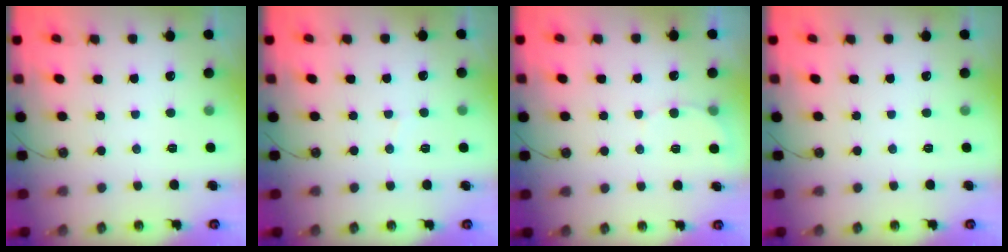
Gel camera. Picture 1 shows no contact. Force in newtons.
{"total": 2.9, "press": 2.9, "slide": 0.2}
{"total": 4.4, "press": 4.4, "slide": 0.4}
{"total": 0.0}